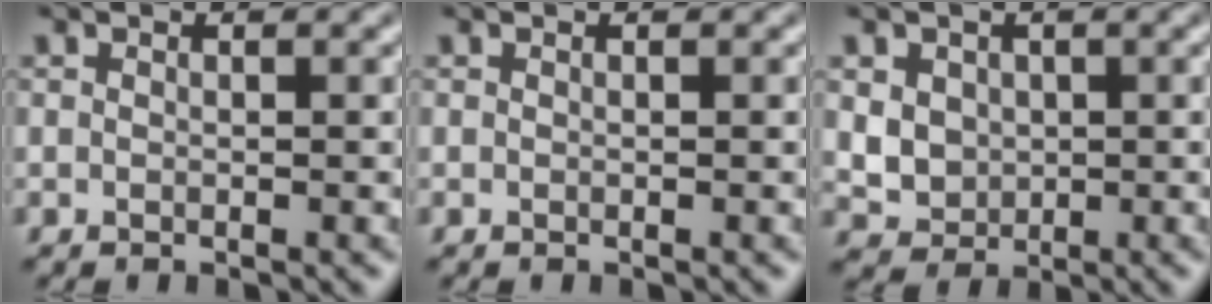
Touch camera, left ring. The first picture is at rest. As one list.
[{"total": 0.0}, {"total": 3.5, "force": [0.8, 3.0, 1.6], "torque": [-0.040, 0.003, 0.024]}]